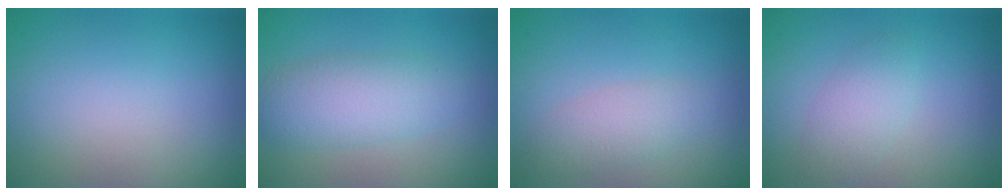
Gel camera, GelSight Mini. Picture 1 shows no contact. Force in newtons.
{"total": 3.9, "press": 3.9, "slide": 0.1}
{"total": 2.3, "press": 2.3, "slide": 0.1}
{"total": 2.3, "press": 2.3, "slide": 0.2}